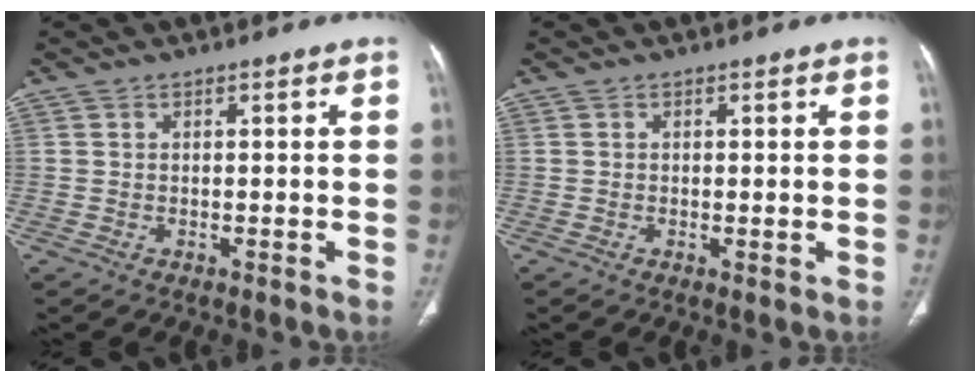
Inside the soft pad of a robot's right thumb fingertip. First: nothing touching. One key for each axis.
{"total": 0.7, "fx": 0.0, "fy": 0.2, "fz": 0.6, "tx": -0.015, "ty": -0.005, "tz": 0.000}